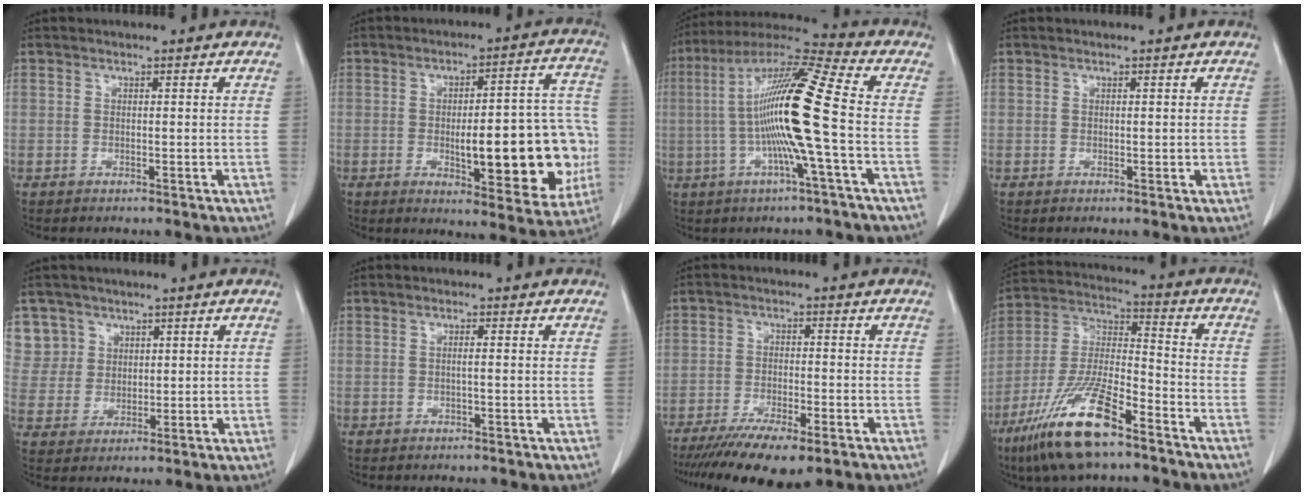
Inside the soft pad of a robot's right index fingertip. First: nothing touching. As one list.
[{"total": 18.7, "force": [-3.1, 5.4, 17.7], "torque": [-0.179, 0.029, -0.023]}, {"total": 16.4, "force": [-1.4, -0.5, 16.3], "torque": [-0.308, 0.009, -0.042]}, {"total": 1.0, "force": [0.1, 0.4, 0.9], "torque": [-0.014, -0.002, 0.005]}, {"total": 7.0, "force": [4.1, 5.7, -0.3], "torque": [0.012, 0.008, 0.090]}, {"total": 0.9, "force": [0.0, -0.1, 0.9], "torque": [-0.015, 0.002, 0.000]}, {"total": 10.7, "force": [-7.6, 2.4, 7.2], "torque": [-0.114, -0.020, -0.120]}, {"total": 16.4, "force": [-10.4, 3.4, 12.1], "torque": [-0.262, -0.022, -0.196]}]